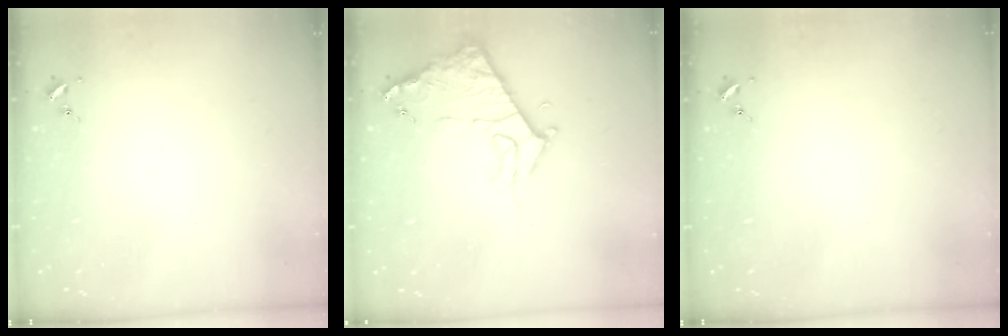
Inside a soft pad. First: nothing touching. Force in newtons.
{"total": 12.0, "press": 12.0, "slide": 1.2}
{"total": 0.0}